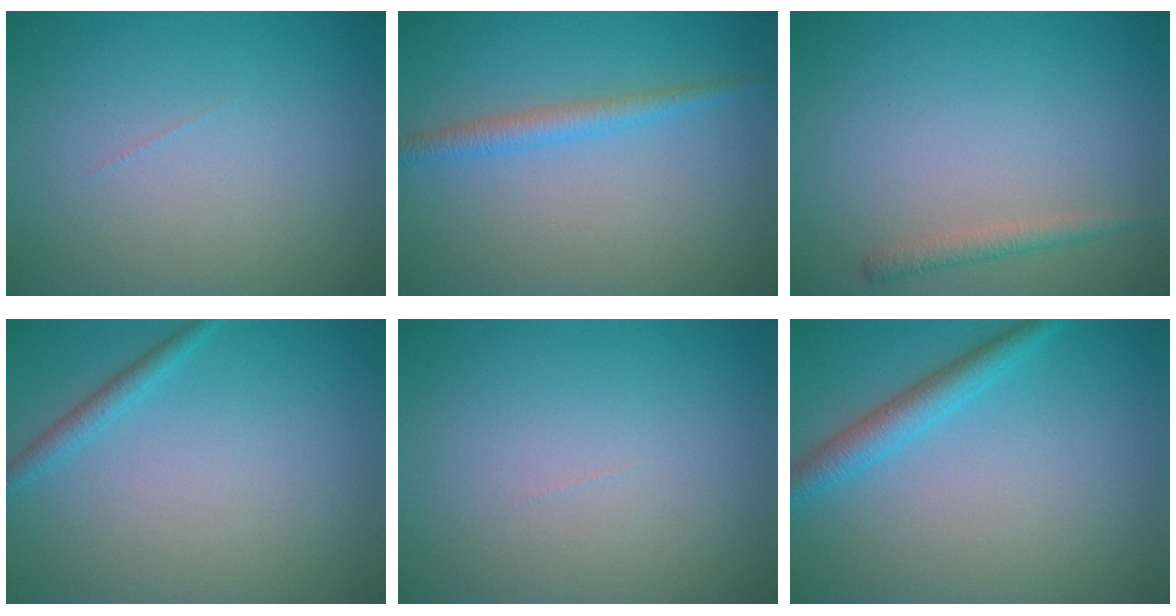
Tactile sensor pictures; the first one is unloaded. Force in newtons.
{"total": 2.1, "press": 2.1, "slide": 0.1}
{"total": 1.4, "press": 1.4, "slide": 0.1}
{"total": 1.4, "press": 1.4, "slide": 0.1}
{"total": 0.0}
{"total": 2.8, "press": 2.8, "slide": 0.2}